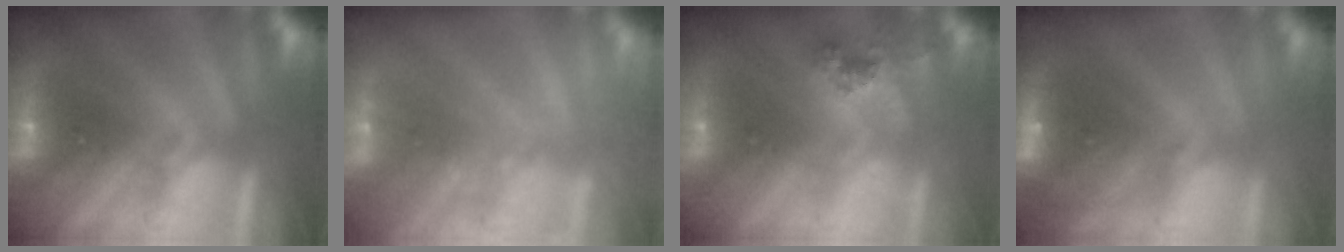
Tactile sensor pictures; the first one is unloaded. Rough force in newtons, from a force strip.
{"total": 2.2}
{"total": 2.6}
{"total": 2.9}